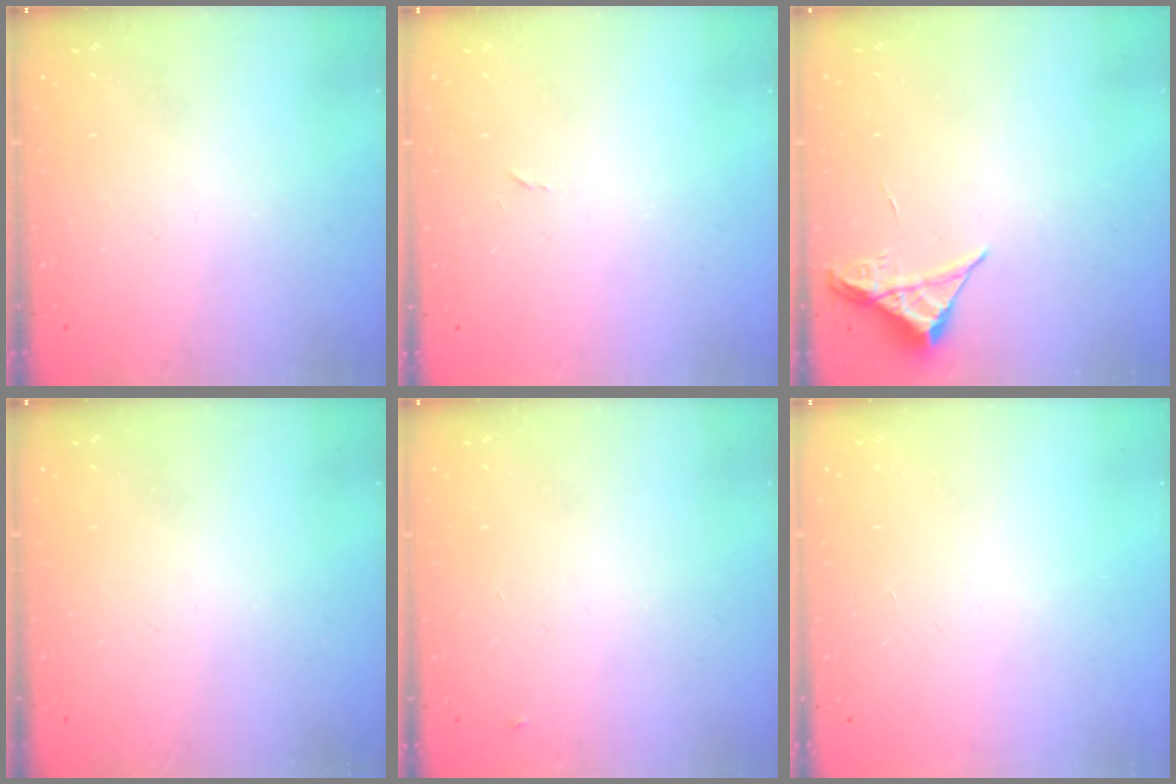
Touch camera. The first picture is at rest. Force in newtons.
{"total": 2.4, "press": 2.4, "slide": 0.4}
{"total": 4.1, "press": 4.1, "slide": 0.5}
{"total": 0.0}
{"total": 2.8, "press": 2.8, "slide": 0.4}
{"total": 1.6, "press": 1.6, "slide": 0.1}